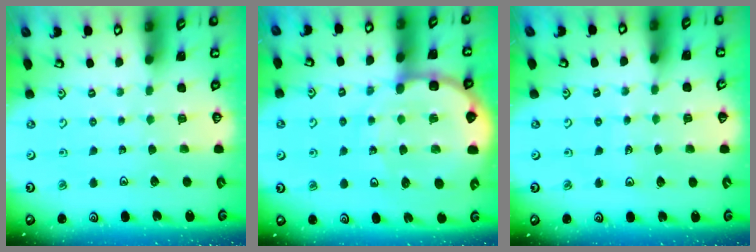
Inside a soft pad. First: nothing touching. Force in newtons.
{"total": 13.6, "press": 13.3, "slide": 2.8}
{"total": 3.3, "press": 3.3, "slide": 0.3}